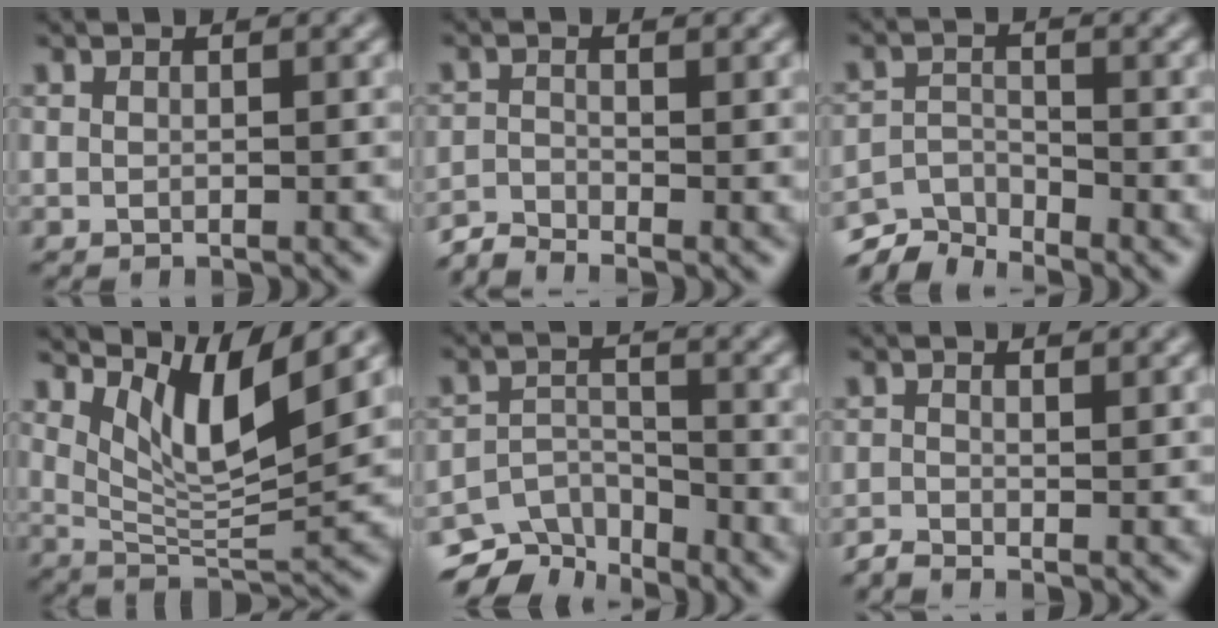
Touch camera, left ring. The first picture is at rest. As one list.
[{"total": 2.0, "force": [-2.0, 0.1, 0.4], "torque": [-0.010, -0.004, -0.051]}, {"total": 4.0, "force": [-3.8, 1.1, 0.9], "torque": [-0.014, -0.004, -0.080]}, {"total": 6.5, "force": [4.0, 1.5, 4.8], "torque": [-0.088, -0.010, 0.075]}, {"total": 6.2, "force": [-5.4, 2.4, 1.6], "torque": [-0.021, -0.016, -0.093]}, {"total": 1.2, "force": [-1.0, 0.1, 0.6], "torque": [-0.012, -0.006, -0.026]}]